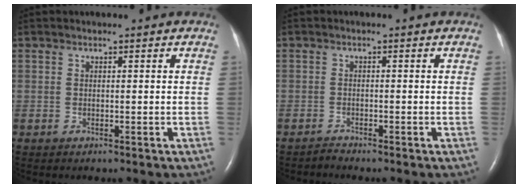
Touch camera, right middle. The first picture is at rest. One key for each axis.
{"total": 0.9, "fx": -0.8, "fy": -0.2, "fz": -0.2, "tx": -0.002, "ty": -0.008, "tz": -0.015}